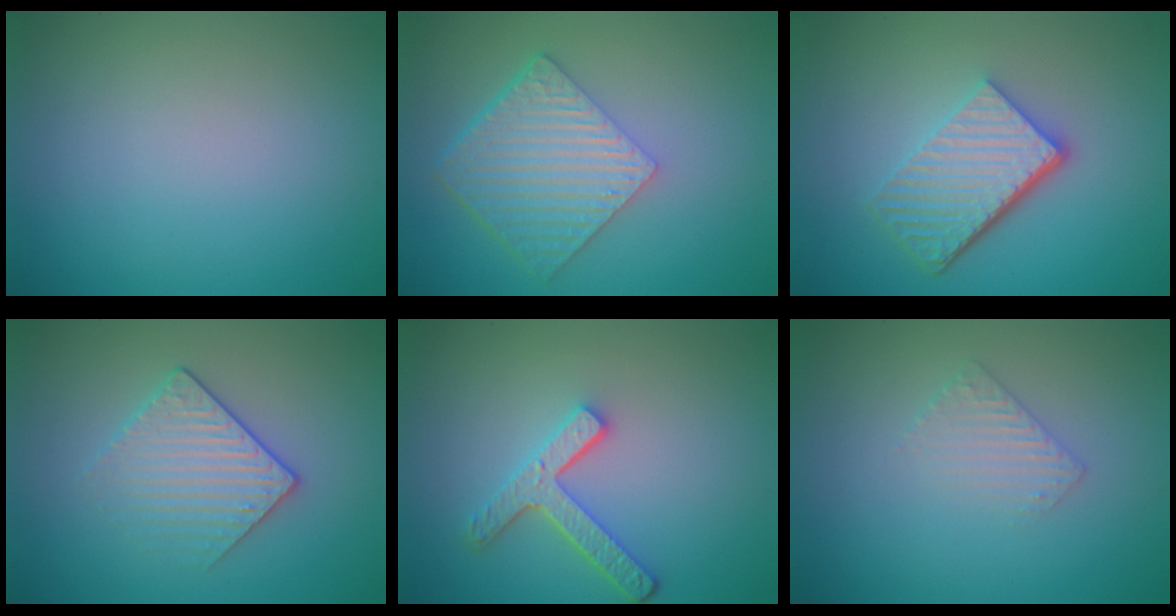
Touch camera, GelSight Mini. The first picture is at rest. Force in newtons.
{"total": 6.4, "press": 4.4, "slide": 4.6}
{"total": 5.8, "press": 4.0, "slide": 4.3}
{"total": 3.1, "press": 2.9, "slide": 1.2}
{"total": 3.8, "press": 3.0, "slide": 2.4}
{"total": 1.6, "press": 1.6, "slide": 0.4}